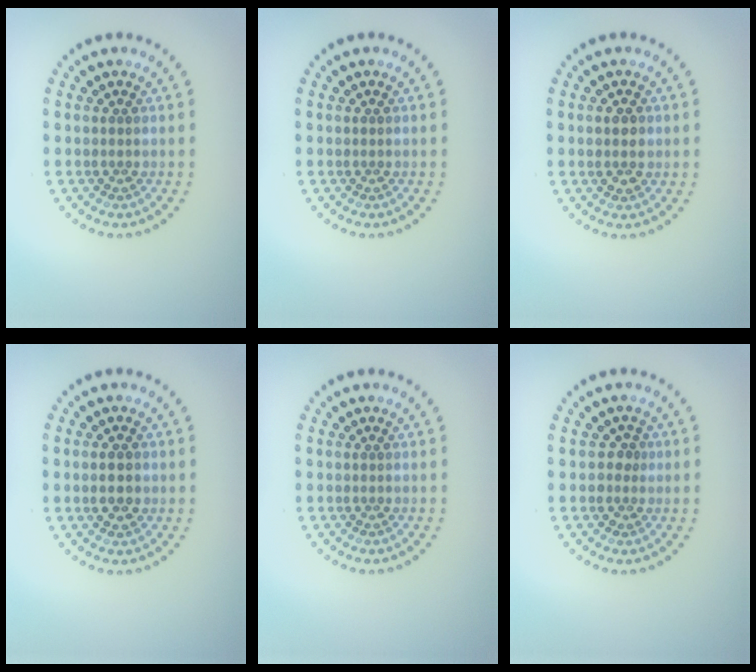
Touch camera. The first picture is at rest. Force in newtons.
{"total": 0.0}
{"total": 1.8, "press": 1.8, "slide": 0.1}
{"total": 2.5, "press": 2.5, "slide": 0.1}
{"total": 0.0}
{"total": 1.1, "press": 1.0, "slide": 0.4}